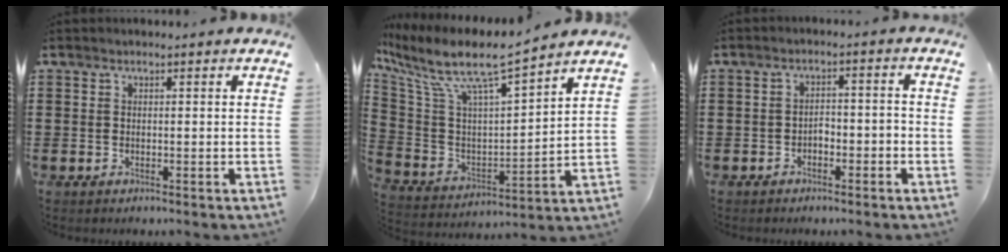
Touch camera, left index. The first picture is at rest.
{"total": 9.7, "force": [7.4, 1.6, 6.0], "torque": [-0.147, -0.050, 0.120]}
{"total": 2.3, "force": [-1.6, 1.0, 1.4], "torque": [-0.031, 0.006, -0.036]}